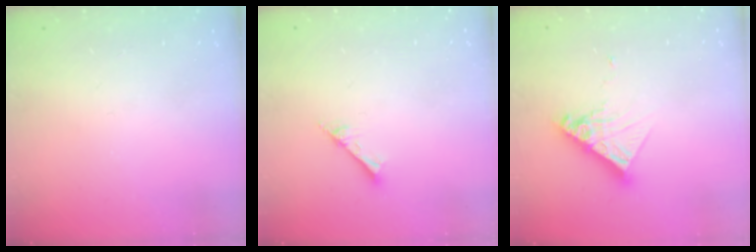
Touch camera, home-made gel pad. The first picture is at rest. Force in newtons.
{"total": 2.8, "press": 2.7, "slide": 0.4}
{"total": 10.1, "press": 10.1, "slide": 0.9}